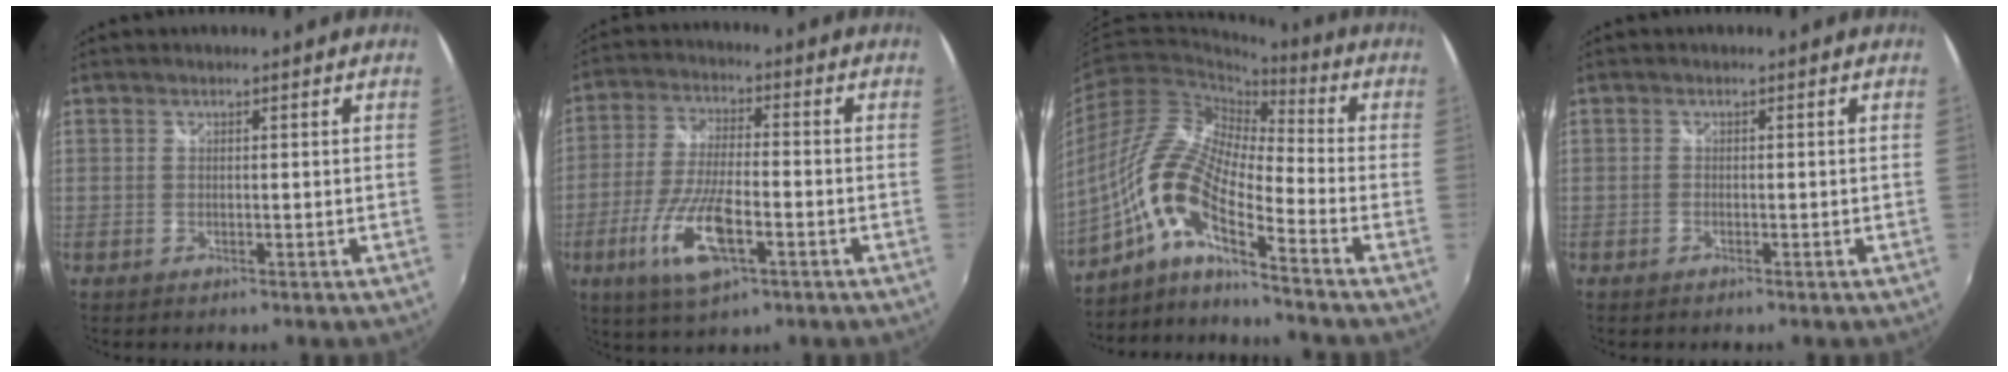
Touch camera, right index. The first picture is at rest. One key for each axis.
{"total": 12.4, "fx": -5.0, "fy": 3.8, "fz": 10.7, "tx": -0.227, "ty": -0.015, "tz": -0.094}
{"total": 12.8, "fx": -7.2, "fy": 2.4, "fz": 10.2, "tx": -0.192, "ty": 0.006, "tz": -0.158}
{"total": 0.7, "fx": -0.6, "fy": 0.4, "fz": 0.1, "tx": -0.005, "ty": -0.002, "tz": -0.013}